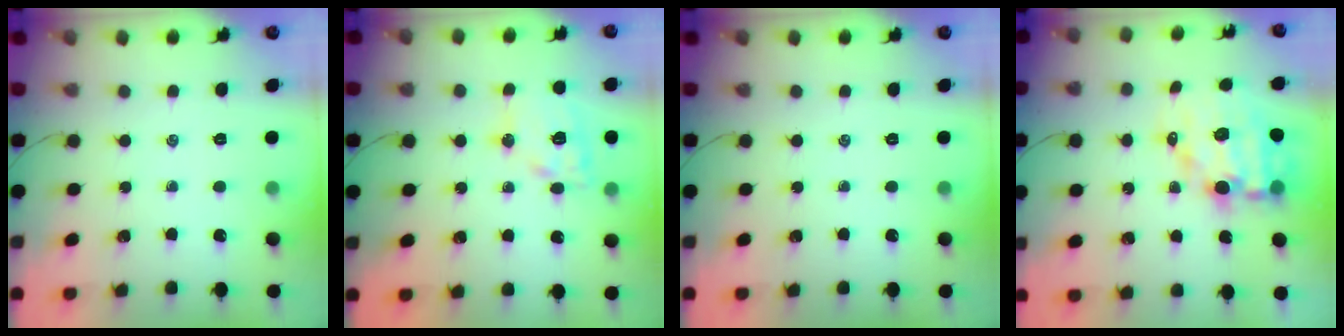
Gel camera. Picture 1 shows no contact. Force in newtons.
{"total": 14.5, "press": 14.3, "slide": 2.1}
{"total": 0.0}
{"total": 11.7, "press": 11.2, "slide": 3.2}